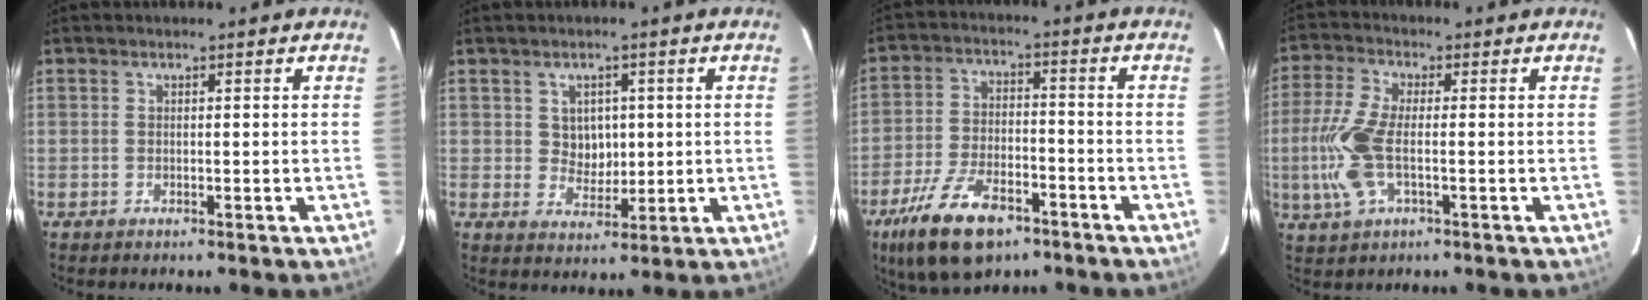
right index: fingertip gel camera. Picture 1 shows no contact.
{"total": 4.6, "force": [0.9, 4.1, 2.0], "torque": [-0.030, 0.008, 0.021]}
{"total": 14.5, "force": [-9.1, 6.4, 9.3], "torque": [-0.205, -0.020, -0.160]}
{"total": 10.0, "force": [-1.8, 3.9, 9.0], "torque": [-0.206, -0.001, -0.038]}